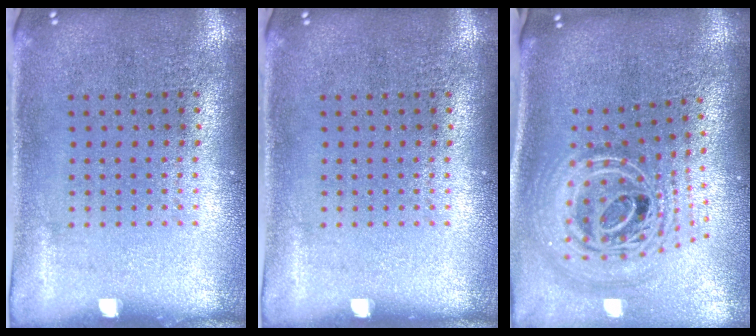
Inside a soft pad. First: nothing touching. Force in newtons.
{"total": 0.0}
{"total": 3.0, "press": 2.1, "slide": 2.1}